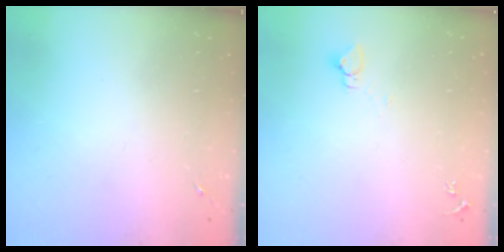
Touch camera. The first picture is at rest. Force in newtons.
{"total": 2.7, "press": 2.7, "slide": 0.1}